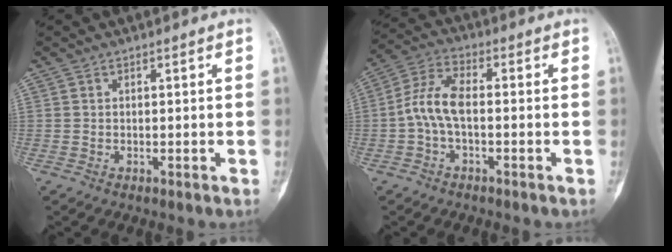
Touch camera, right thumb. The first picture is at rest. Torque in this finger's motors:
{"motor_torque": [0.12, 0.20, 0.34, -0.33, 0.10]}